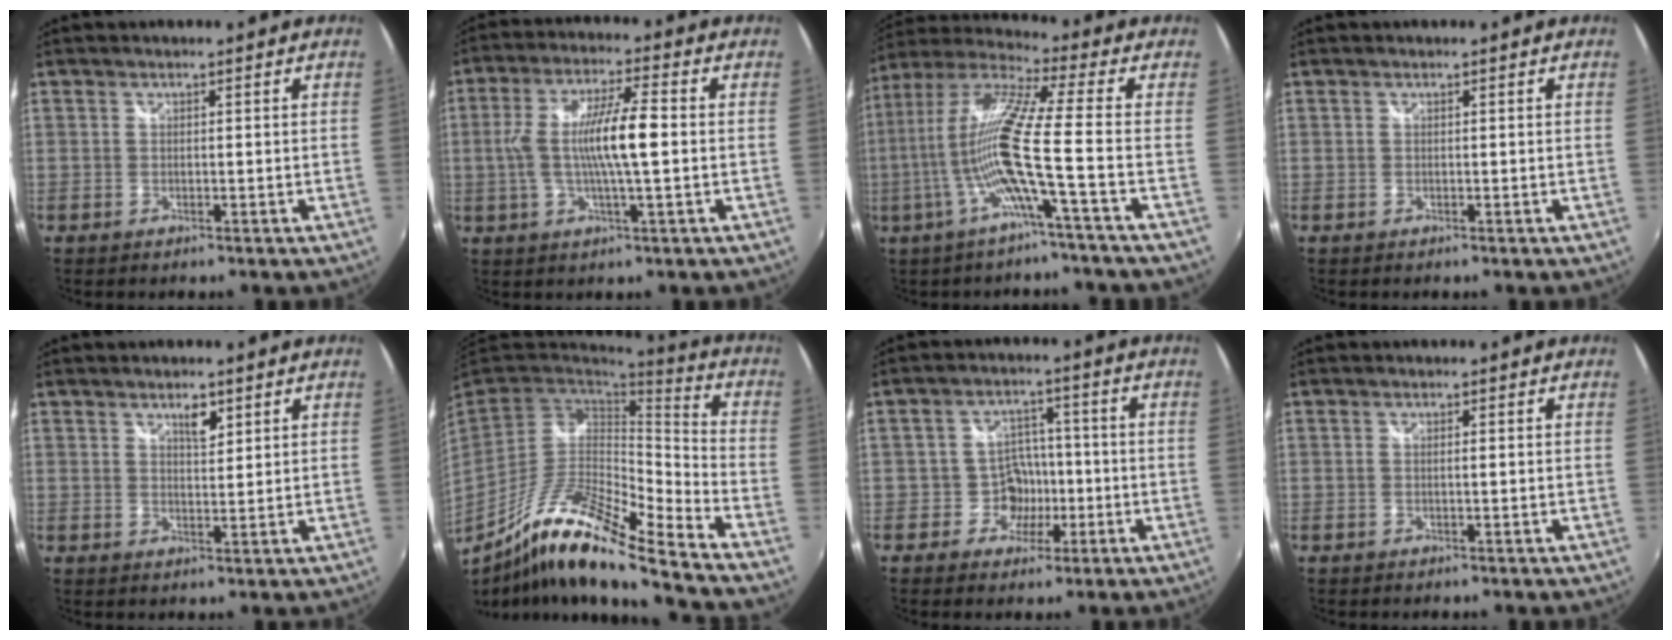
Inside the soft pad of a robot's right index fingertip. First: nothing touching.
{"total": 10.4, "force": [-0.4, 1.2, 10.4], "torque": [-0.195, 0.005, -0.005]}
{"total": 12.6, "force": [-3.4, -1.8, 12.0], "torque": [-0.208, -0.010, -0.064]}
{"total": 0.0}
{"total": 2.9, "force": [1.9, 0.8, 2.0], "torque": [-0.029, 0.002, 0.031]}
{"total": 18.6, "force": [-12.6, 1.9, 13.5], "torque": [-0.250, -0.028, -0.241]}
{"total": 5.4, "force": [-2.0, 4.9, 1.1], "torque": [-0.016, 0.021, -0.026]}
{"total": 0.5, "force": [0.2, -0.1, 0.5], "torque": [-0.008, 0.004, 0.004]}